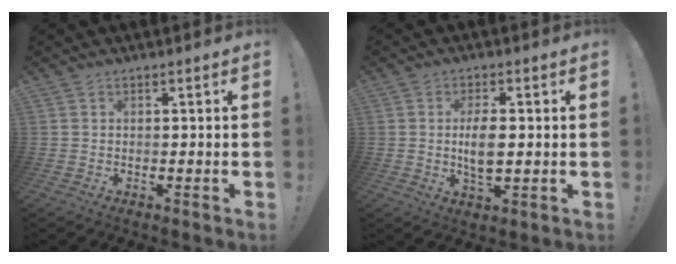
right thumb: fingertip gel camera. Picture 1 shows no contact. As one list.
[{"total": 6.9, "force": [0.1, 3.0, 6.2], "torque": [-0.112, -0.009, -0.006]}]